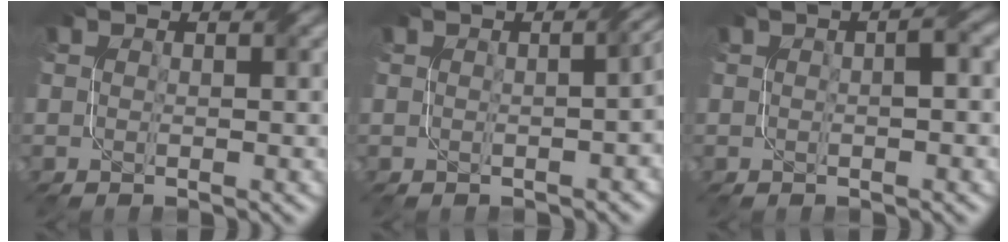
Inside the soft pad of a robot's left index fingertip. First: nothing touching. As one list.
[{"total": 3.7, "force": [-0.4, 1.6, 3.4], "torque": [-0.018, 0.003, 0.002]}, {"total": 1.5, "force": [0.0, 0.2, 1.4], "torque": [-0.025, 0.007, -0.004]}]